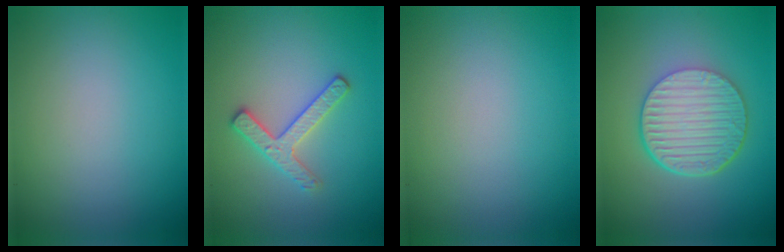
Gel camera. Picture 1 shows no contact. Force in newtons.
{"total": 2.5, "press": 2.5, "slide": 0.4}
{"total": 0.0}
{"total": 6.7, "press": 4.5, "slide": 5.0}